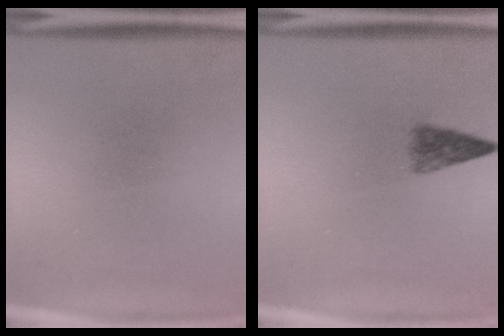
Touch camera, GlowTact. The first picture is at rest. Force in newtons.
{"total": 2.9}